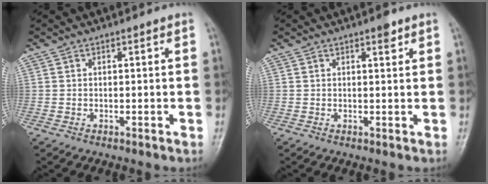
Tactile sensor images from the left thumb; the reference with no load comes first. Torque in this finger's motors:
{"motor_torque": [0.80, 0.48, 0.54, 0.02, 0.04]}